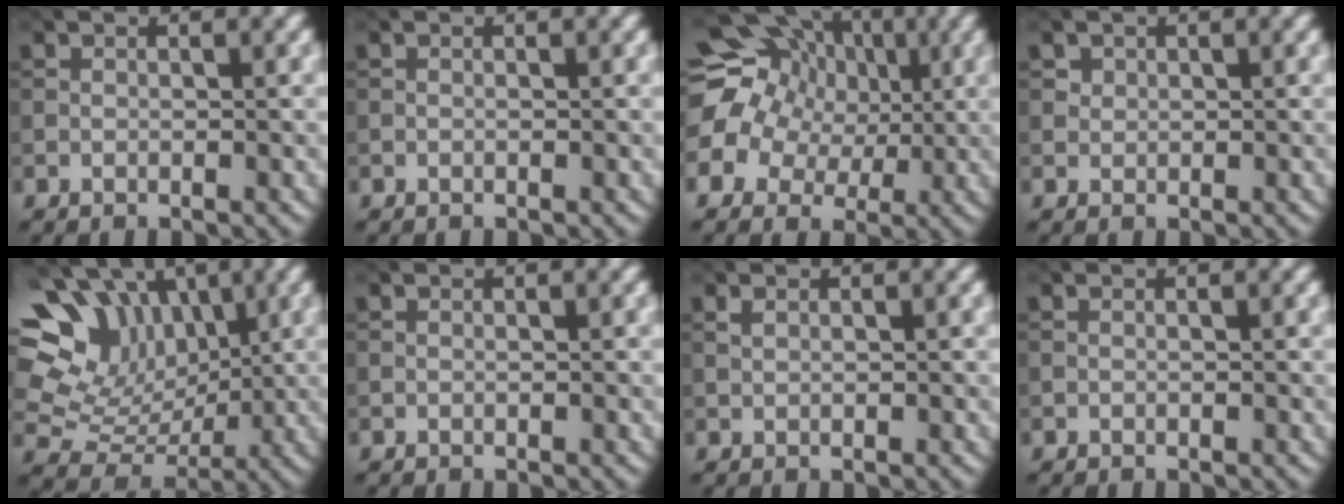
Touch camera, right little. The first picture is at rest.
{"total": 0.0}
{"total": 14.1, "force": [3.2, 12.8, 5.0], "torque": [-0.159, 0.038, 0.021]}
{"total": 1.2, "force": [0.6, 1.0, 0.4], "torque": [-0.007, -0.001, 0.009]}
{"total": 11.6, "force": [4.9, 9.0, 5.5], "torque": [-0.128, 0.032, 0.078]}
{"total": 0.0}
{"total": 0.5, "force": [0.3, 0.3, 0.3], "torque": [-0.011, 0.000, 0.005]}
{"total": 0.0}